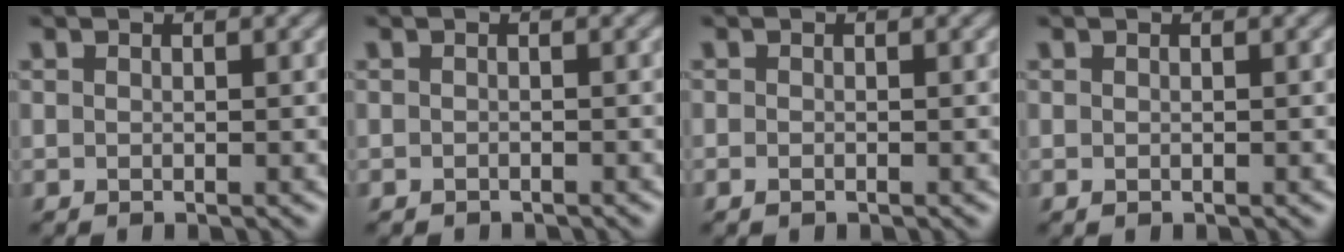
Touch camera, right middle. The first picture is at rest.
{"total": 0.5, "force": [-0.5, 0.2, 0.0], "torque": [0.002, -0.003, -0.008]}
{"total": 0.6, "force": [-0.3, 0.3, 0.4], "torque": [-0.008, -0.004, -0.004]}
{"total": 0.0}